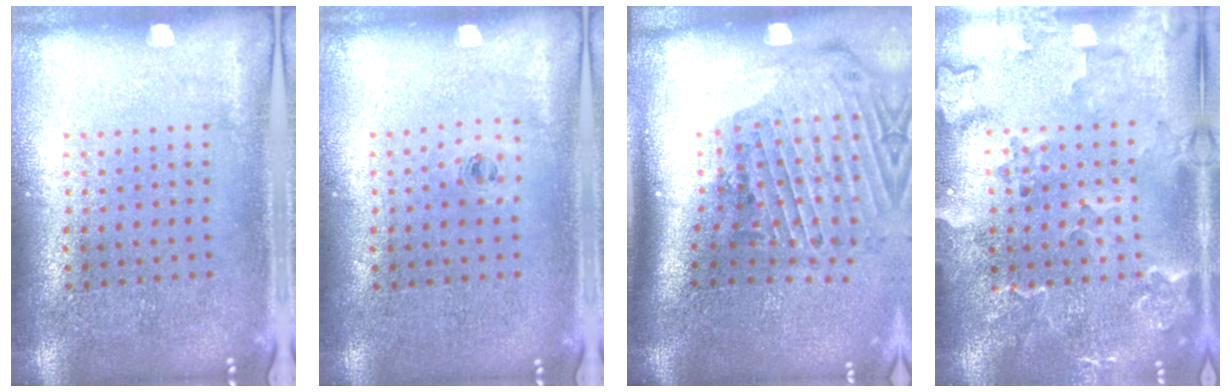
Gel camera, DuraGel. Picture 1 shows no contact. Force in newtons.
{"total": 0.5, "press": 0.3, "slide": 0.5}
{"total": 3.1, "press": 2.2, "slide": 2.2}
{"total": 2.3, "press": 2.1, "slide": 0.8}